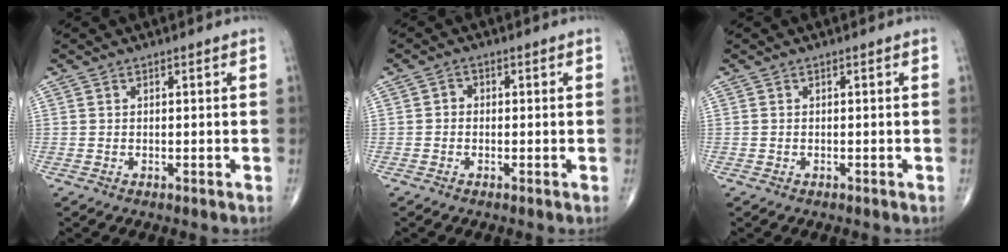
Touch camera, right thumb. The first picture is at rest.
{"total": 1.4, "force": [-0.3, 1.3, 0.6], "torque": [0.006, 0.006, -0.011]}
{"total": 0.0}